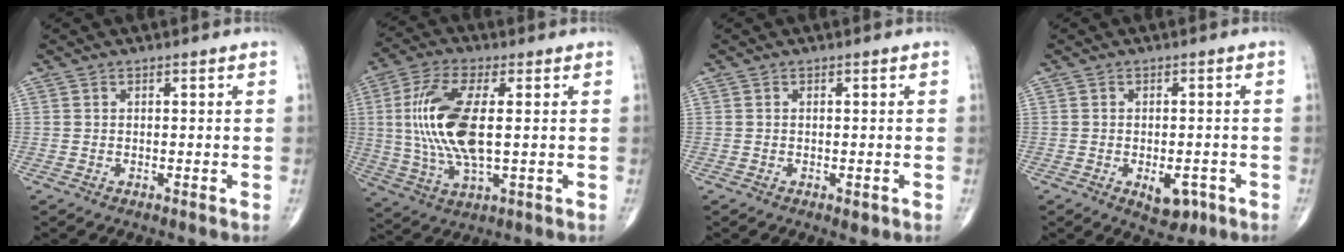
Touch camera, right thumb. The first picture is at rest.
{"total": 15.3, "force": [1.3, 5.9, 14.0], "torque": [-0.305, -0.002, 0.028]}
{"total": 1.4, "force": [-0.4, 0.6, 1.1], "torque": [-0.014, -0.001, -0.002]}
{"total": 5.1, "force": [-2.0, 2.8, 3.7], "torque": [-0.036, 0.006, -0.018]}